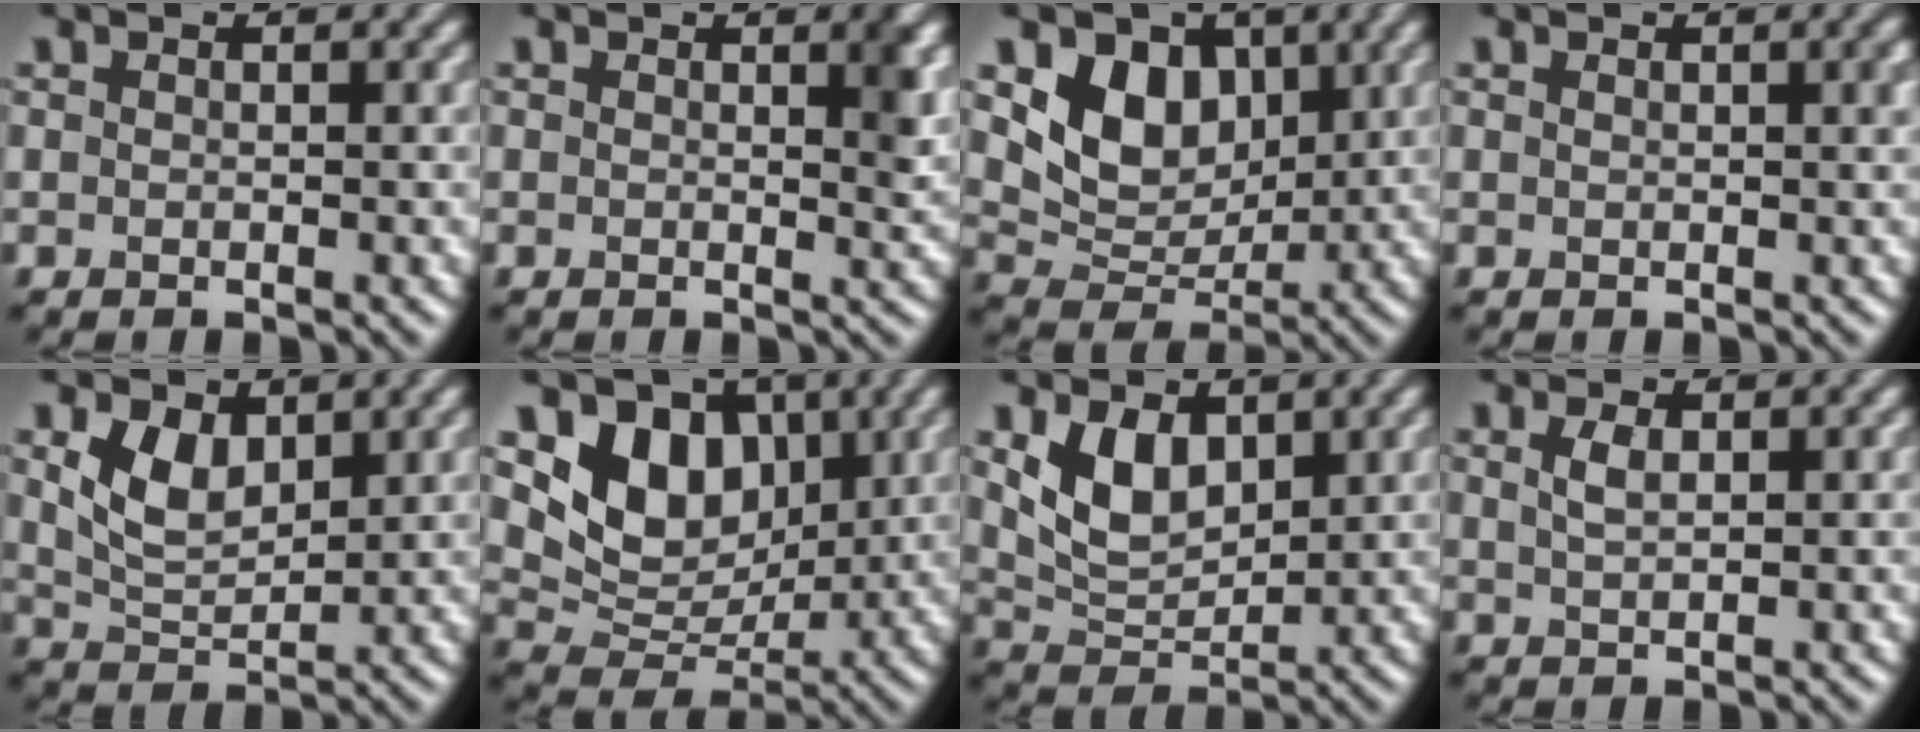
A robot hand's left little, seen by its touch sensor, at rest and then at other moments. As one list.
[{"total": 2.1, "force": [0.9, 0.5, 1.8], "torque": [-0.016, -0.001, 0.011]}, {"total": 6.2, "force": [2.2, 4.6, 3.4], "torque": [-0.059, -0.010, 0.035]}, {"total": 1.3, "force": [0.6, 0.3, 1.1], "torque": [-0.013, 0.002, 0.009]}, {"total": 4.2, "force": [1.8, 2.5, 2.8], "torque": [-0.067, -0.003, 0.040]}, {"total": 7.3, "force": [2.7, 5.3, 4.2], "torque": [-0.066, -0.012, 0.041]}, {"total": 4.6, "force": [1.9, 2.9, 3.0], "torque": [-0.064, -0.009, 0.040]}, {"total": 1.5, "force": [0.7, 0.6, 1.2], "torque": [-0.028, 0.001, 0.016]}]